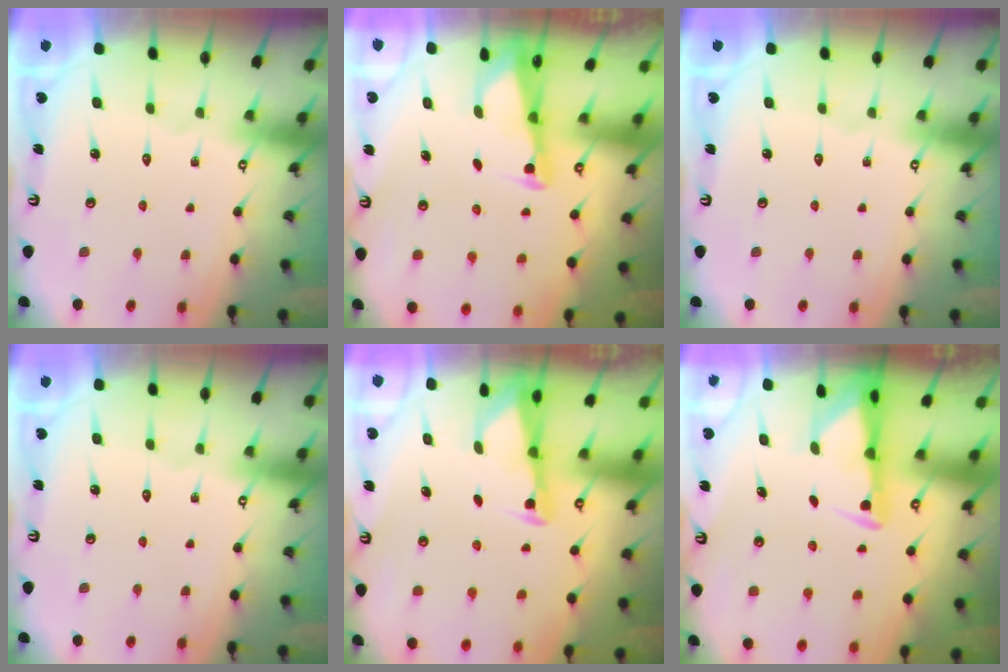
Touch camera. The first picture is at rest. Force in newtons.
{"total": 2.6, "press": 2.6, "slide": 0.3}
{"total": 0.0}
{"total": 0.0}
{"total": 2.9, "press": 2.9, "slide": 0.2}
{"total": 2.8, "press": 2.8, "slide": 0.6}